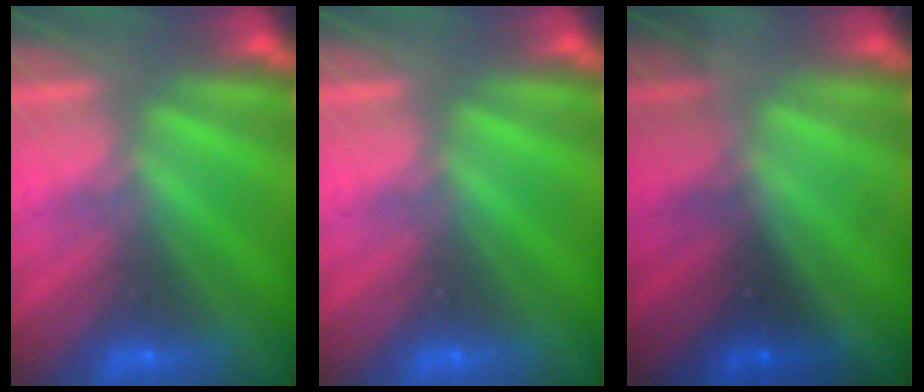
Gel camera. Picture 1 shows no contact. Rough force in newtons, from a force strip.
{"total": 0.0}
{"total": 1.4}